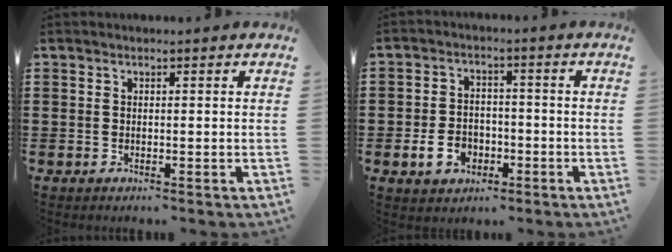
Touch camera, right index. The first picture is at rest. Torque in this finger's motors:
{"motor_torque": [1.07, 1.07, 0.25, 0.06]}